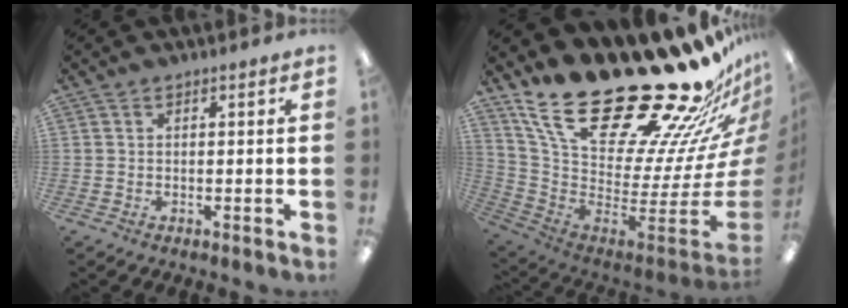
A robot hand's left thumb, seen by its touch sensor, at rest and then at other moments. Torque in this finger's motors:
{"motor_torque": [3.87, 1.14, 1.60, -1.17, 0.40]}